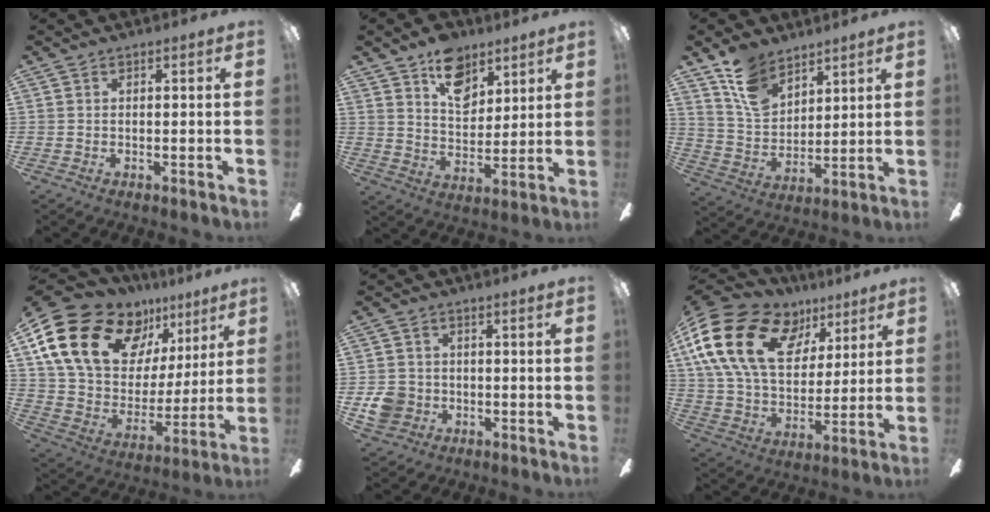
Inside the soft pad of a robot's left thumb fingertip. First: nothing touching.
{"total": 12.1, "force": [7.7, 7.5, 5.7], "torque": [-0.071, -0.033, 0.137]}
{"total": 12.1, "force": [8.7, 7.0, 4.6], "torque": [-0.108, -0.034, 0.174]}
{"total": 23.6, "force": [13.7, 14.5, 12.7], "torque": [-0.236, -0.072, 0.260]}
{"total": 6.4, "force": [-1.6, 5.7, 2.3], "torque": [-0.047, 0.012, -0.028]}
{"total": 23.2, "force": [9.9, 15.2, 14.4], "torque": [-0.286, -0.026, 0.176]}